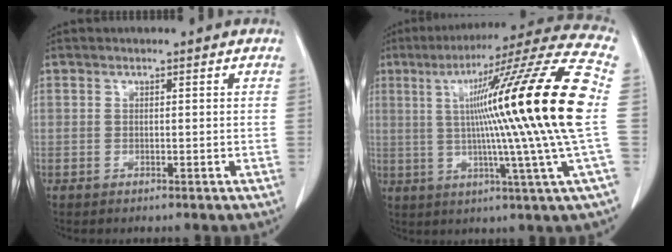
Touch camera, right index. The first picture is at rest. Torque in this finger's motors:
{"motor_torque": [2.14, 0.00, 1.05, 0.21]}